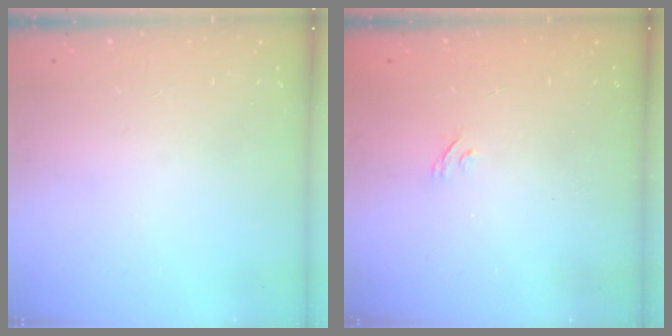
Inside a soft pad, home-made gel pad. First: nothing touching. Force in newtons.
{"total": 2.2, "press": 1.9, "slide": 1.1}